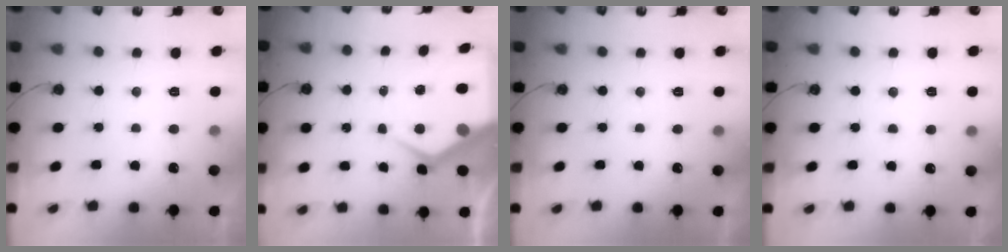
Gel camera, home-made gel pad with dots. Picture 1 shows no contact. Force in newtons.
{"total": 10.2, "press": 10.2, "slide": 1.1}
{"total": 0.0}
{"total": 5.1, "press": 5.0, "slide": 0.9}